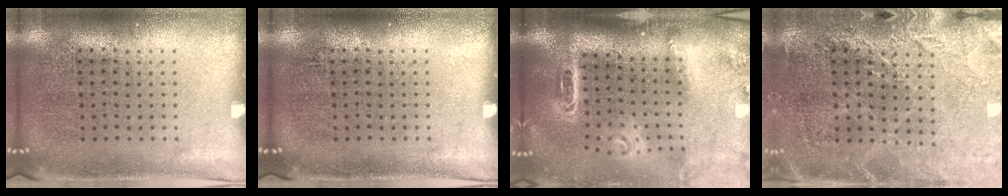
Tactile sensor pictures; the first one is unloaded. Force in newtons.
{"total": 0.0}
{"total": 3.0, "press": 2.1, "slide": 2.1}
{"total": 2.8, "press": 2.7, "slide": 0.6}